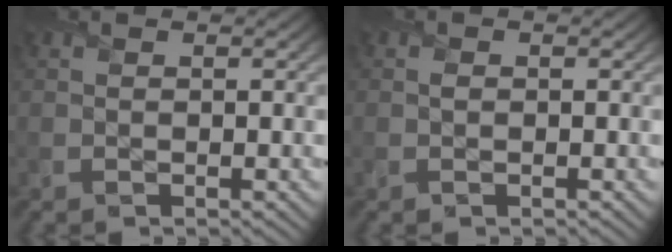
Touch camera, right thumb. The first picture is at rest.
{"total": 0.8, "force": [-0.1, 0.7, 0.4], "torque": [-0.007, -0.005, -0.005]}